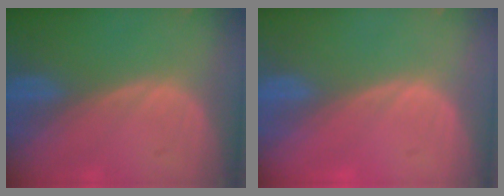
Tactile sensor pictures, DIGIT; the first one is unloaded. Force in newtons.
{"total": 0.6, "press": 0.0, "slide": 0.6}